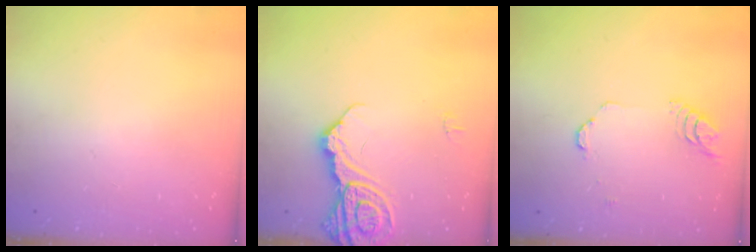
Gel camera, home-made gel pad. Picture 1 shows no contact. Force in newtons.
{"total": 13.2, "press": 13.1, "slide": 1.5}
{"total": 3.9, "press": 3.9, "slide": 0.4}